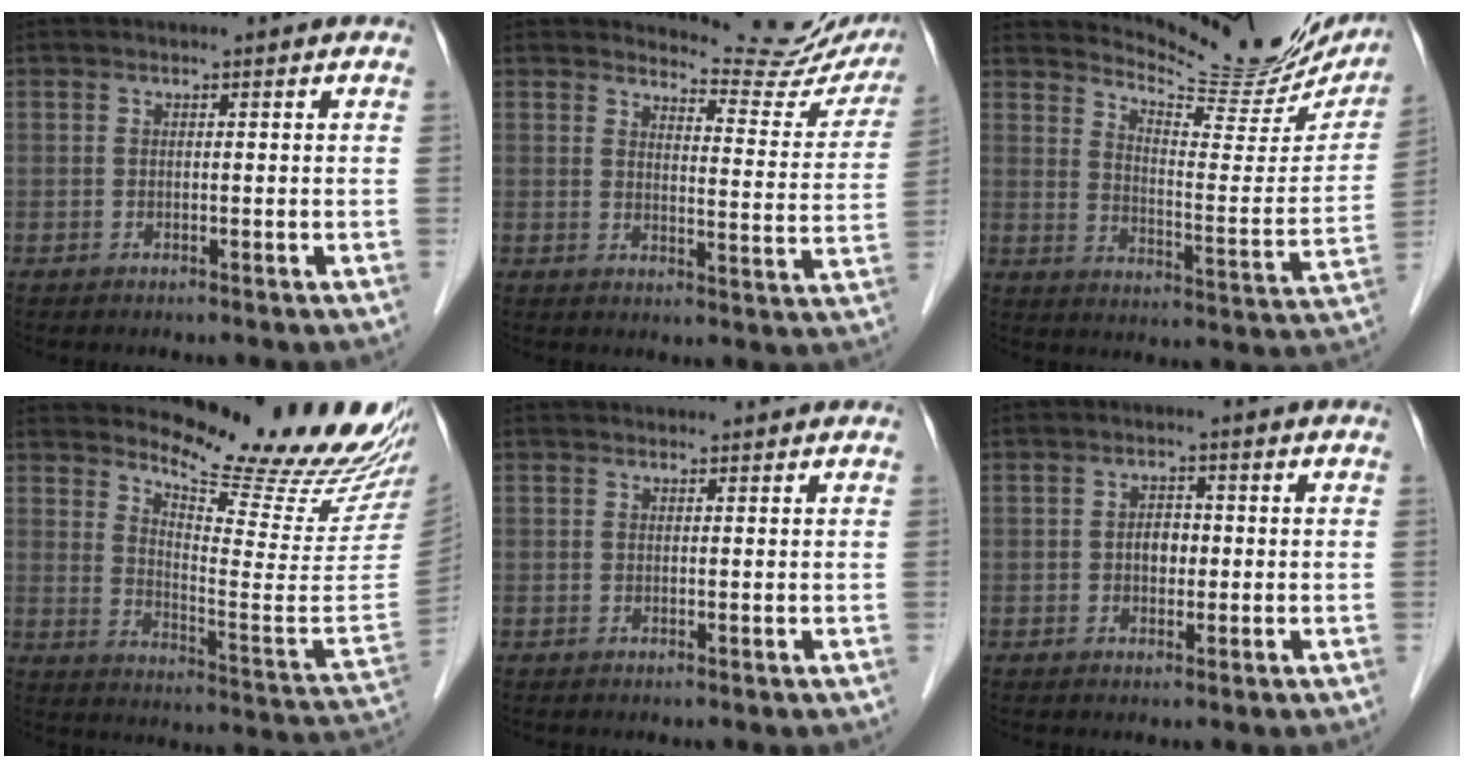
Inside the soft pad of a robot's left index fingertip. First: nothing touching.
{"total": 12.4, "force": [12.3, 1.2, 1.4], "torque": [-0.010, -0.069, 0.132]}
{"total": 17.6, "force": [16.8, 2.4, 4.4], "torque": [-0.067, -0.068, 0.212]}
{"total": 18.7, "force": [17.4, -0.6, 6.8], "torque": [-0.115, -0.124, 0.230]}
{"total": 4.1, "force": [3.9, 0.8, 0.8], "torque": [-0.008, 0.032, 0.048]}
{"total": 2.5, "force": [-0.1, 1.7, 1.8], "torque": [-0.030, 0.007, 0.000]}